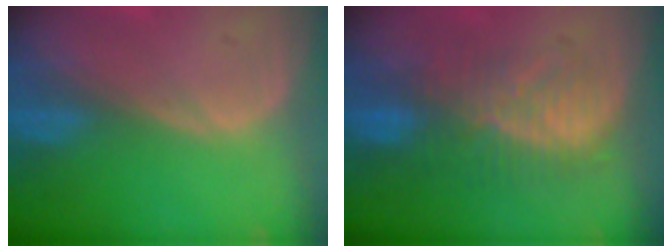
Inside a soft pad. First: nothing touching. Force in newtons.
{"total": 8.9, "press": 8.5, "slide": 2.4}